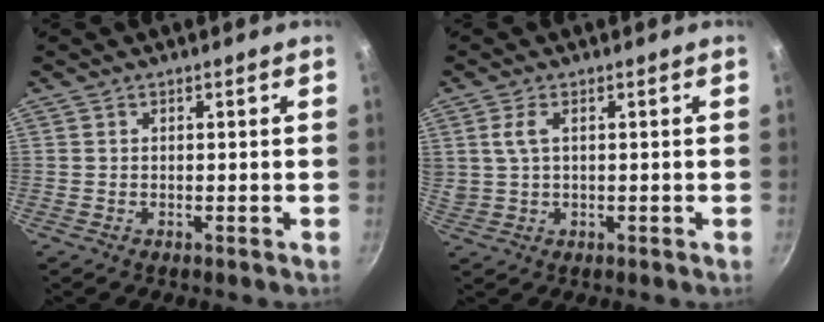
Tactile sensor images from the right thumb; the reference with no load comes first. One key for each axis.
{"total": 3.5, "fx": 0.9, "fy": 1.8, "fz": 2.9, "tx": -0.056, "ty": 0.004, "tz": 0.023}